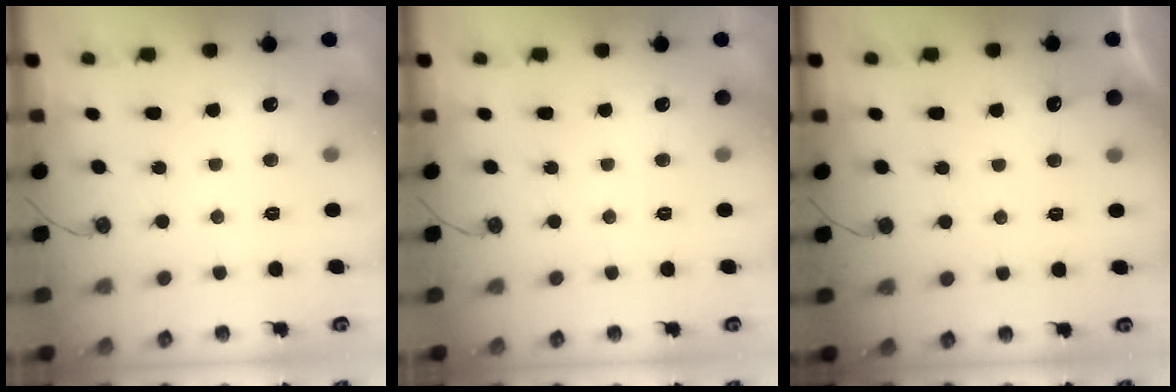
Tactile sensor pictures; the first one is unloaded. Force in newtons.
{"total": 0.0}
{"total": 2.7, "press": 2.7, "slide": 0.3}